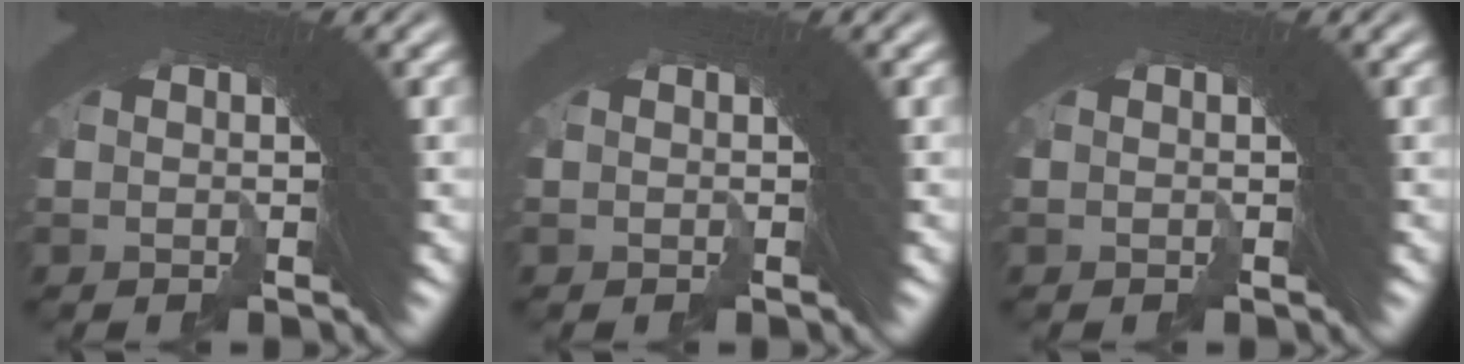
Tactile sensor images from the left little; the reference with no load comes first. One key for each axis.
{"total": 0.0}
{"total": 0.0}